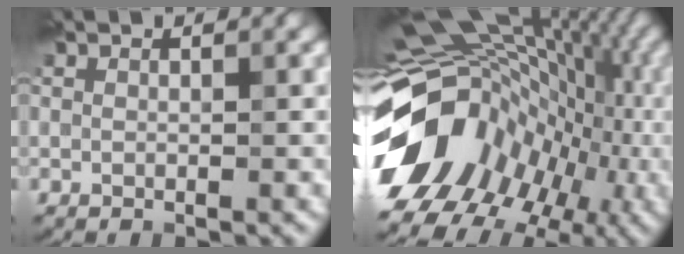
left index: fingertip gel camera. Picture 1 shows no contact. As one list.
[{"total": 16.6, "force": [-3.4, 12.7, 10.1], "torque": [-0.168, 0.003, -0.036]}]